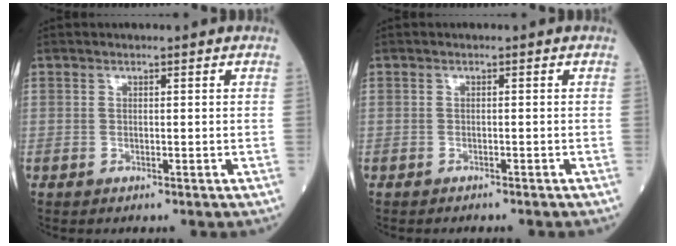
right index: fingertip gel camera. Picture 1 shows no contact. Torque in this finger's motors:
{"motor_torque": [-0.02, 0.13, -0.04, 0.01]}